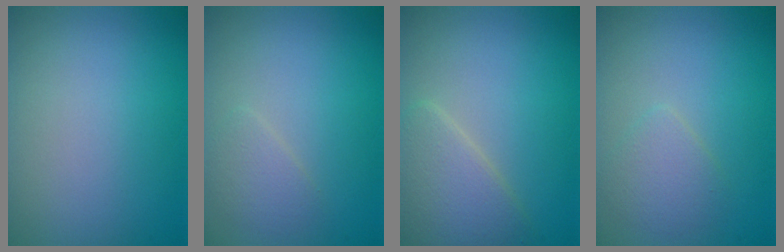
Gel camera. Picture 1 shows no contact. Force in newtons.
{"total": 1.5, "press": 1.5, "slide": 0.1}
{"total": 3.8, "press": 3.8, "slide": 0.2}
{"total": 1.9, "press": 1.9, "slide": 0.1}